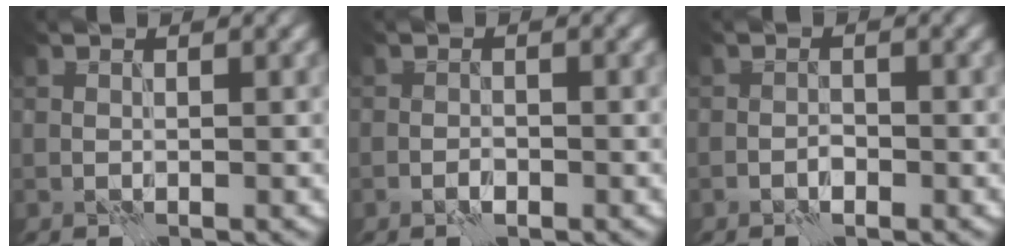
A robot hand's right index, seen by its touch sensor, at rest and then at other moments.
{"total": 1.2, "force": [-0.6, 0.7, 0.7], "torque": [-0.013, 0.002, -0.014]}
{"total": 1.0, "force": [-0.6, 0.6, 0.6], "torque": [-0.009, 0.003, -0.013]}